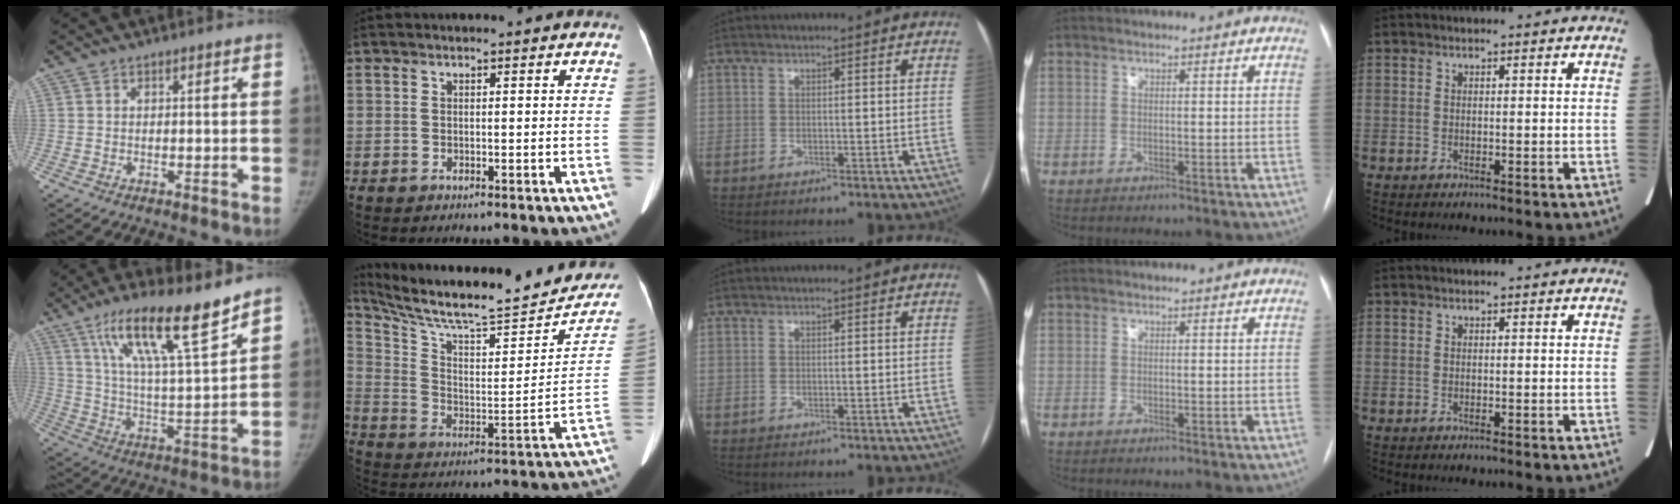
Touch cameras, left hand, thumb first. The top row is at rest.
{"thumb": {"total": 18.4, "force": [12.6, 2.8, 13.0], "torque": [-0.204, -0.065, 0.222]}, "index": {"total": 25.2, "force": [22.0, 4.1, 11.6], "torque": [-0.189, -0.031, 0.316]}}